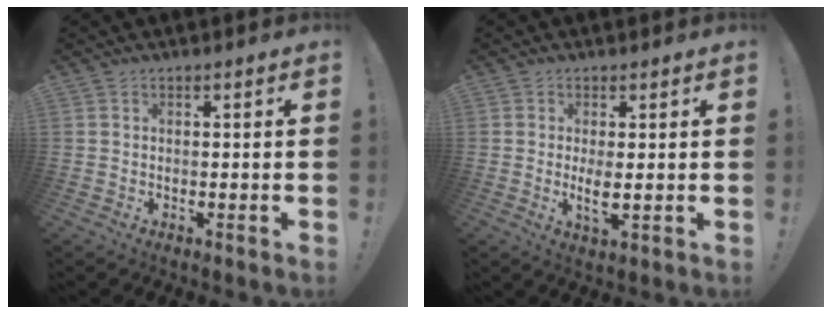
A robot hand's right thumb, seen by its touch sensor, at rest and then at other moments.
{"total": 4.2, "force": [0.2, 1.0, 4.1], "torque": [-0.067, -0.012, 0.003]}